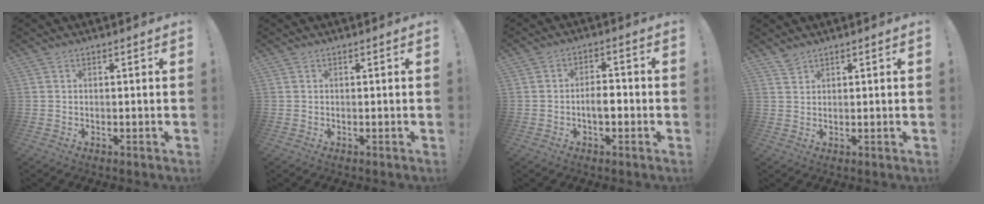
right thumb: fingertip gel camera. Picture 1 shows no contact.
{"total": 0.0}
{"total": 5.4, "force": [-1.7, 3.0, 4.1], "torque": [-0.052, 0.010, -0.032]}
{"total": 2.4, "force": [2.2, 0.7, 0.6], "torque": [0.001, -0.015, 0.040]}